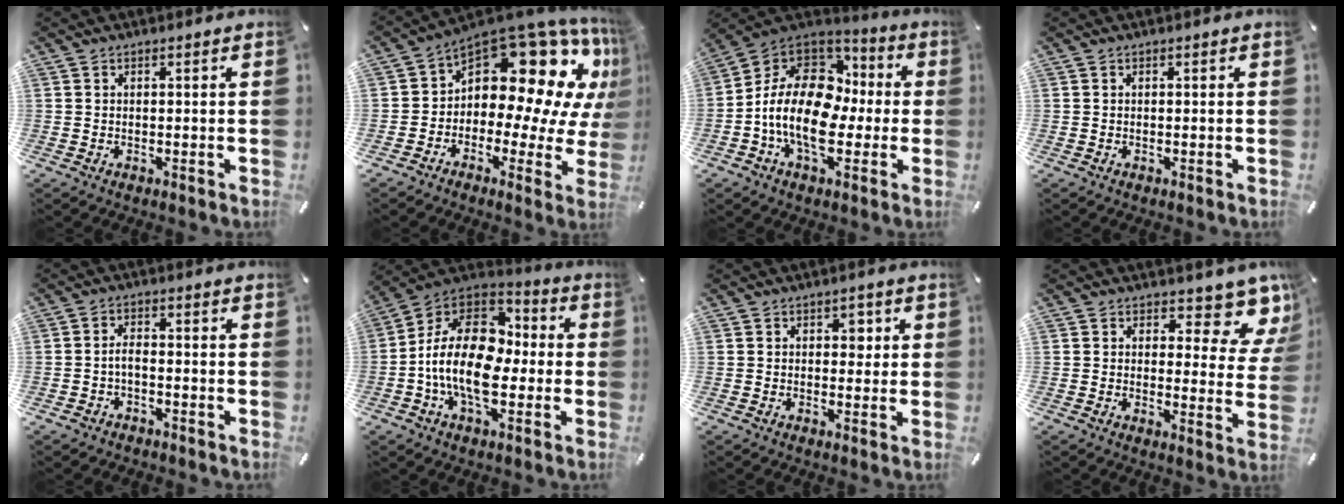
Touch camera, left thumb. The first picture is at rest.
{"total": 17.3, "force": [7.7, 10.1, 11.8], "torque": [-0.157, -0.077, 0.124]}
{"total": 18.4, "force": [-3.5, 12.9, 12.6], "torque": [-0.262, 0.012, -0.060]}
{"total": 0.0}
{"total": 2.9, "force": [-1.4, 1.7, 2.0], "torque": [-0.038, 0.010, -0.028]}
{"total": 18.5, "force": [-4.2, 11.6, 13.7], "torque": [-0.279, 0.021, -0.071]}
{"total": 2.9, "force": [0.7, 2.1, 1.9], "torque": [-0.009, -0.005, 0.001]}
{"total": 9.7, "force": [7.1, 4.1, 5.2], "torque": [-0.052, -0.063, 0.120]}